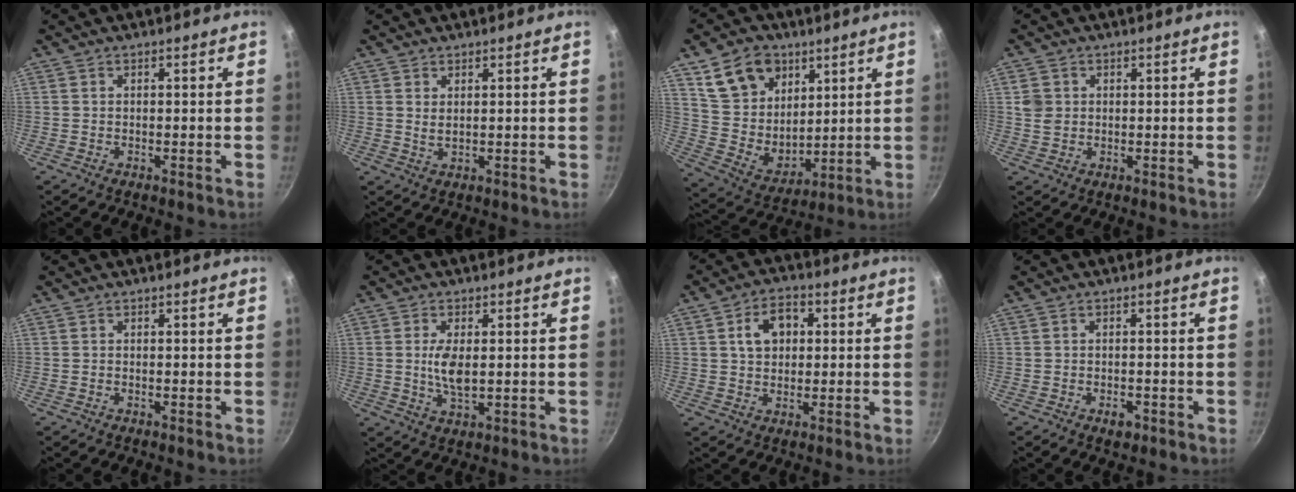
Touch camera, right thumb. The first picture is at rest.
{"total": 1.8, "force": [0.7, 0.8, 1.4], "torque": [-0.024, -0.008, 0.019]}
{"total": 15.2, "force": [8.1, 11.0, 6.8], "torque": [-0.082, -0.038, 0.160]}
{"total": 3.2, "force": [0.7, 2.7, 1.5], "torque": [-0.017, -0.001, 0.018]}
{"total": 0.0}
{"total": 3.4, "force": [0.3, 1.5, 3.0], "torque": [-0.060, -0.007, 0.007]}
{"total": 7.4, "force": [1.7, 5.2, 5.0], "torque": [-0.066, 0.008, 0.025]}
{"total": 2.3, "force": [-1.2, 1.3, 1.5], "torque": [-0.018, 0.002, -0.016]}